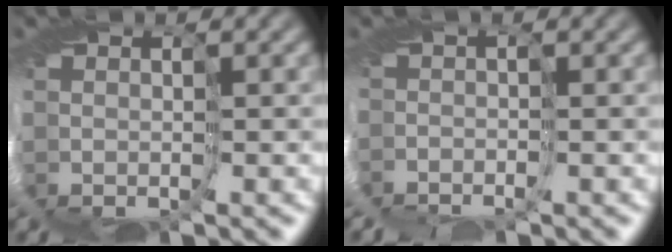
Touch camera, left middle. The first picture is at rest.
{"total": 2.4, "force": [-2.2, 0.1, 0.8], "torque": [-0.006, -0.004, -0.048]}